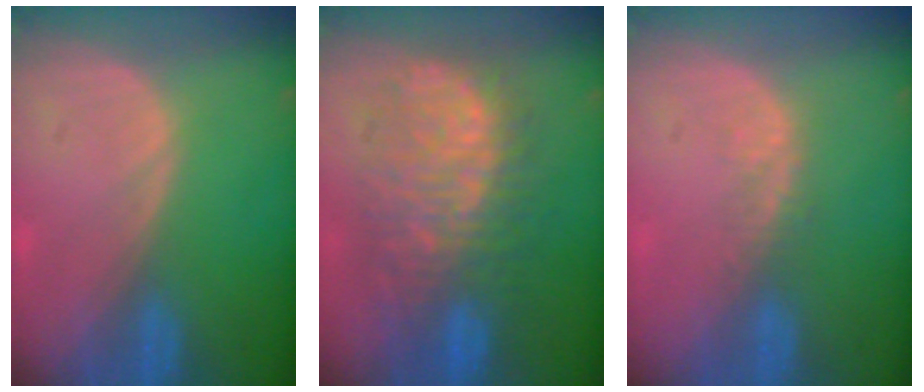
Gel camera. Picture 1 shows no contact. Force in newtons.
{"total": 11.9, "press": 11.8, "slide": 1.4}
{"total": 2.2, "press": 1.6, "slide": 1.5}